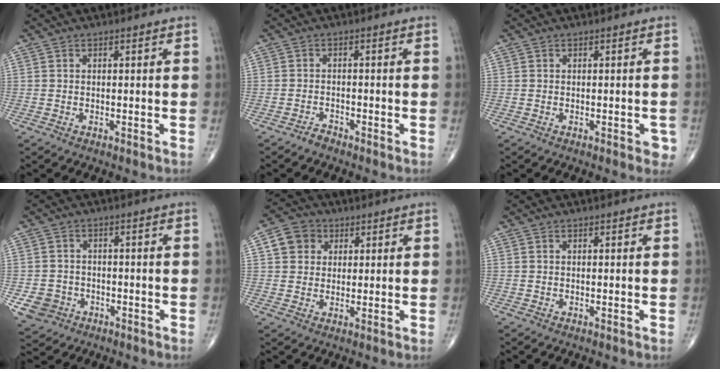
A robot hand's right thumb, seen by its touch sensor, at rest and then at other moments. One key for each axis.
{"total": 1.4, "fx": -1.3, "fy": 0.4, "fz": 0.1, "tx": -0.003, "ty": 0.000, "tz": -0.027}
{"total": 2.6, "fx": -1.0, "fy": 1.1, "fz": 2.1, "tx": -0.010, "ty": 0.000, "tz": -0.012}
{"total": 5.8, "fx": -2.3, "fy": 5.1, "fz": 1.6, "tx": -0.022, "ty": 0.014, "tz": -0.033}
{"total": 6.2, "fx": 1.9, "fy": 5.4, "fz": 2.4, "tx": -0.023, "ty": 0.003, "tz": 0.028}
{"total": 0.0}